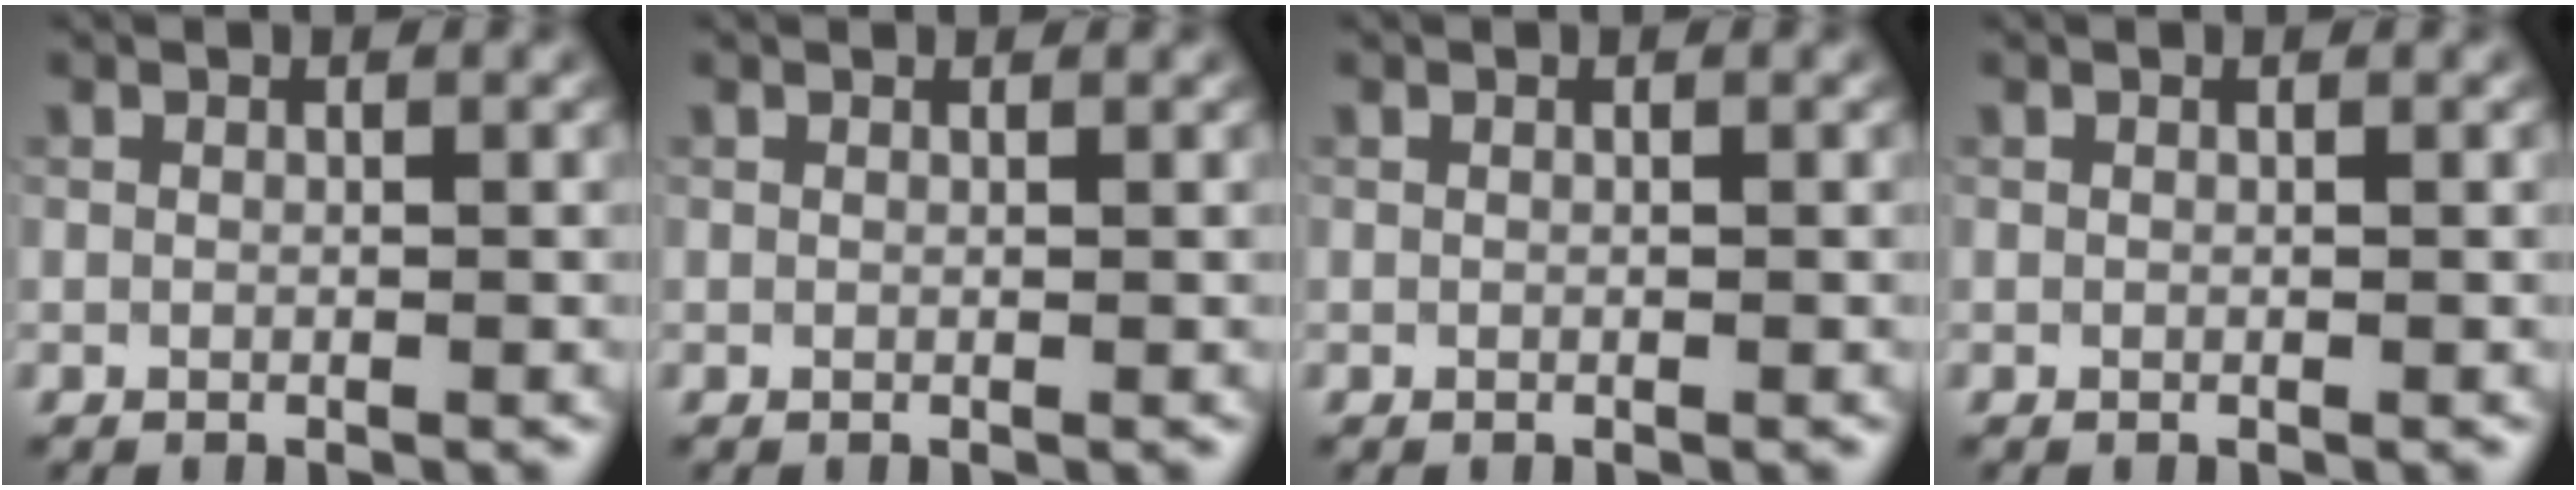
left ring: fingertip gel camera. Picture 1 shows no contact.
{"total": 0.9, "force": [0.9, 0.0, 0.2], "torque": [-0.007, -0.004, 0.007]}
{"total": 0.0}
{"total": 0.0}